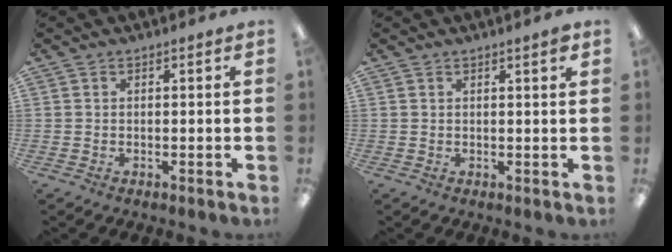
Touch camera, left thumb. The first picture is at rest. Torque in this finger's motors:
{"motor_torque": [-0.19, -0.10, -0.27, 0.45, 0.02]}